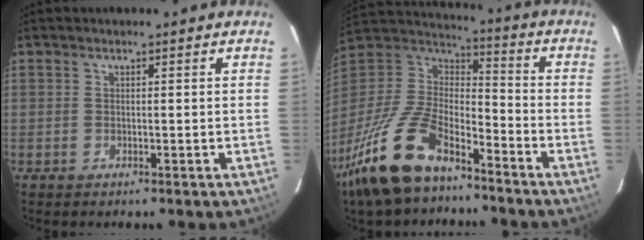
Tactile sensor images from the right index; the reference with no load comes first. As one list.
[{"total": 17.3, "force": [-12.1, 6.4, 10.5], "torque": [-0.230, -0.001, -0.232]}]